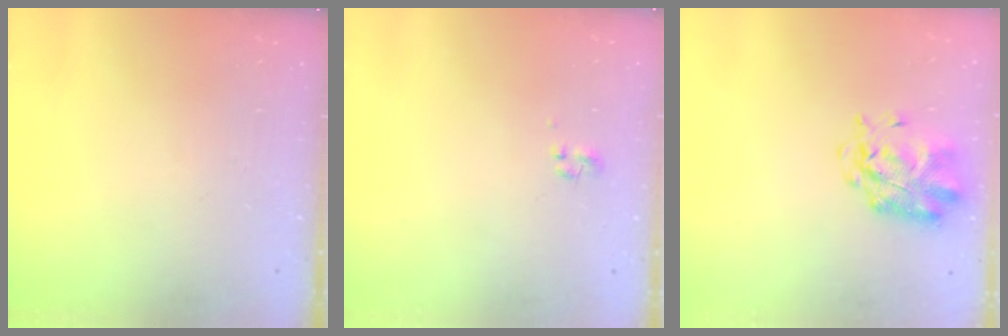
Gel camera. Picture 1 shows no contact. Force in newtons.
{"total": 0.0}
{"total": 2.9, "press": 2.8, "slide": 0.8}